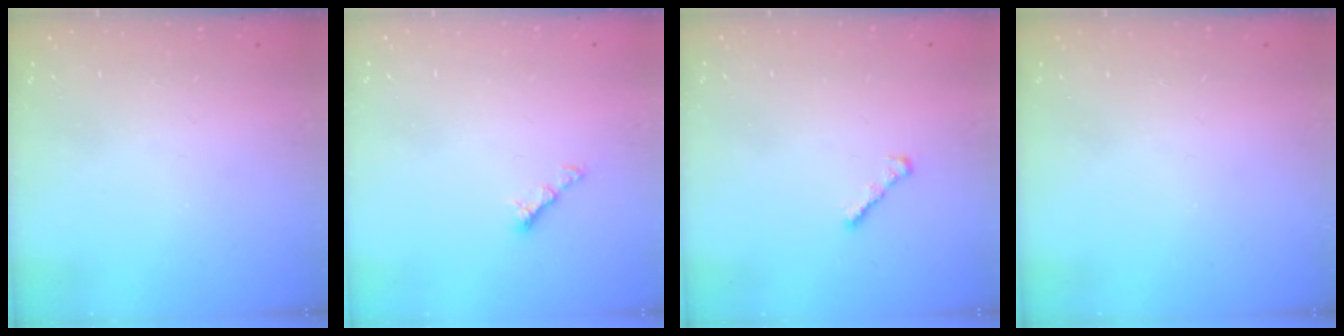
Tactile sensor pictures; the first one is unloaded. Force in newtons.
{"total": 4.0, "press": 3.9, "slide": 0.6}
{"total": 2.4, "press": 2.3, "slide": 0.6}
{"total": 0.0}